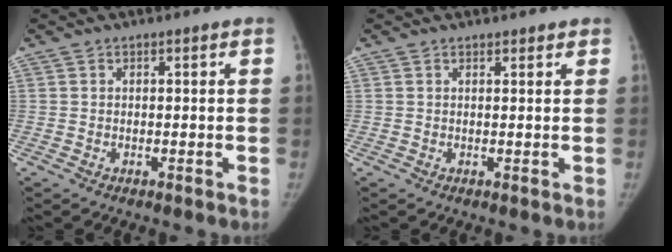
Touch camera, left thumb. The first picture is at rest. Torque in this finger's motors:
{"motor_torque": [-0.38, -0.21, -0.37, 0.11, -0.07]}